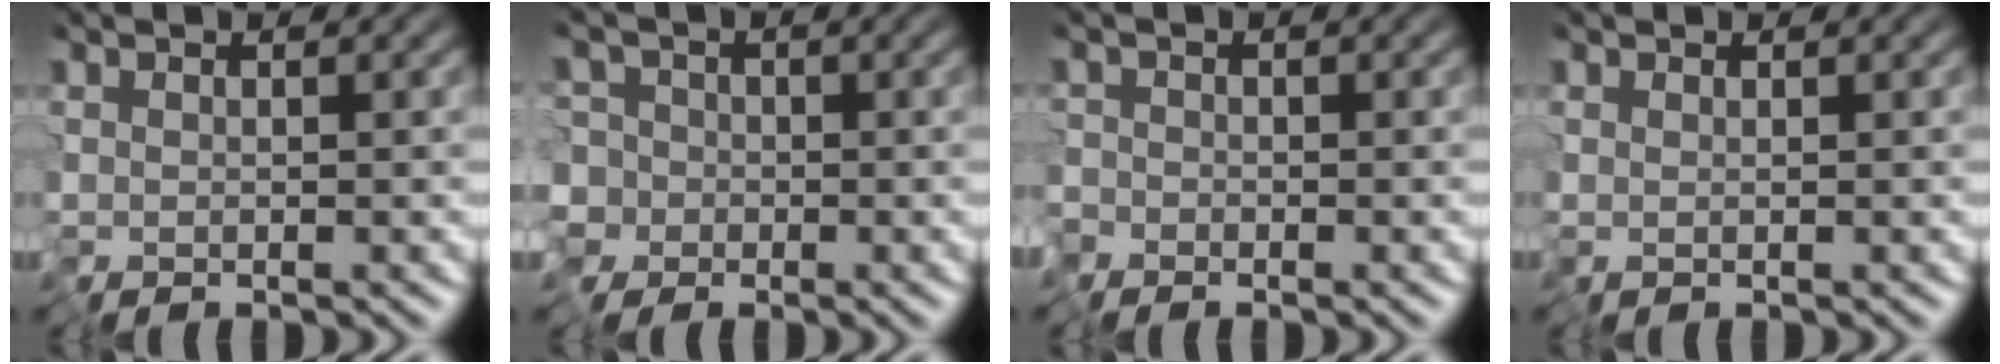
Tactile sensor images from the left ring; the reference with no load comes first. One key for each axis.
{"total": 4.6, "fx": -1.3, "fy": 4.4, "fz": 0.9, "tx": -0.010, "ty": 0.018, "tz": -0.058}
{"total": 1.8, "fx": -1.3, "fy": 1.2, "fz": 0.2, "tx": -0.008, "ty": -0.008, "tz": -0.031}
{"total": 0.0}